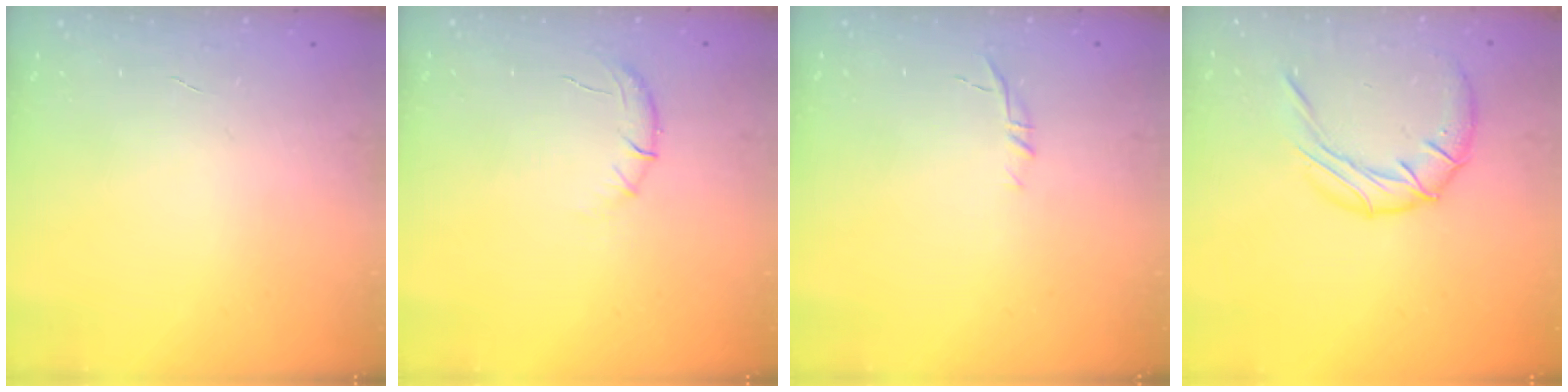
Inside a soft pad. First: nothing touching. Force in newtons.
{"total": 6.1, "press": 5.7, "slide": 2.2}
{"total": 5.6, "press": 5.4, "slide": 1.7}
{"total": 10.6, "press": 10.6, "slide": 1.0}